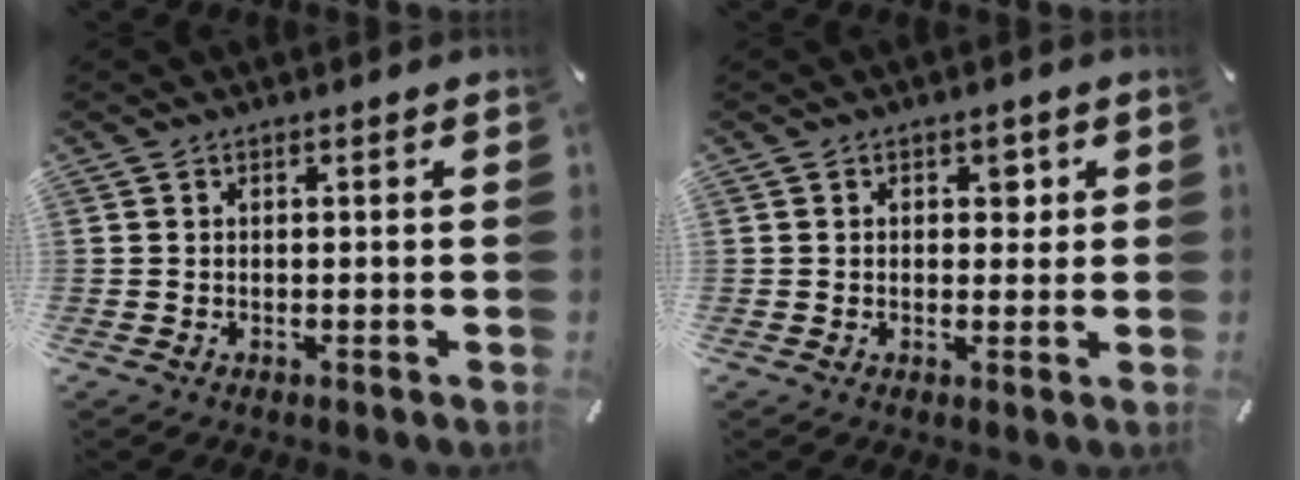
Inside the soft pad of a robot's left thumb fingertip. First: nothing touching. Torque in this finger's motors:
{"motor_torque": [-0.02, 0.00, 0.02, -0.01, 0.00]}